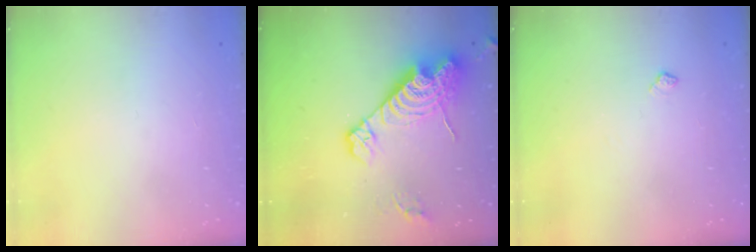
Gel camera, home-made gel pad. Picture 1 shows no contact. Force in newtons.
{"total": 16.2, "press": 16.1, "slide": 1.3}
{"total": 4.0, "press": 3.9, "slide": 0.5}